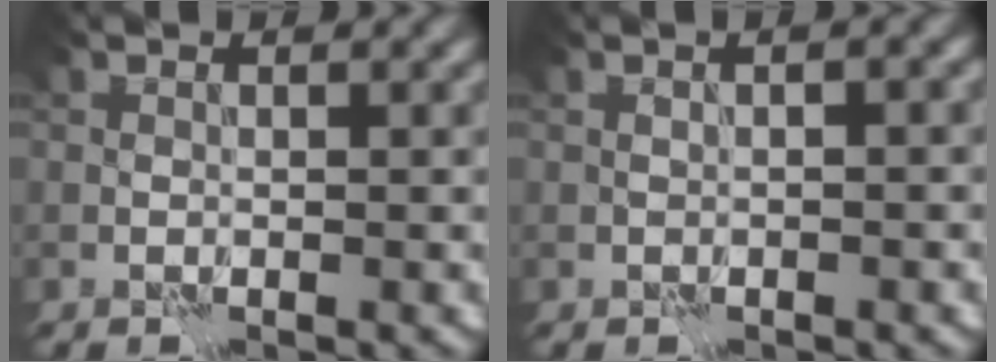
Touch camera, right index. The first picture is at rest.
{"total": 2.1, "force": [0.6, 0.9, 1.8], "torque": [-0.020, 0.006, -0.002]}